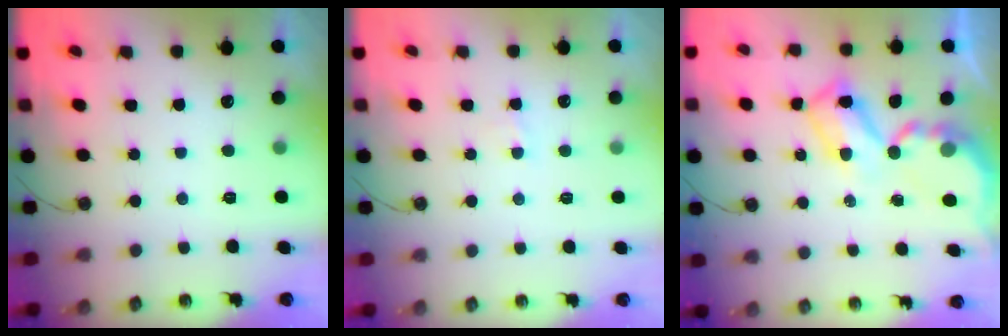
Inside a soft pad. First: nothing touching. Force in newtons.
{"total": 2.8, "press": 2.8, "slide": 0.4}
{"total": 8.2, "press": 8.2, "slide": 0.7}